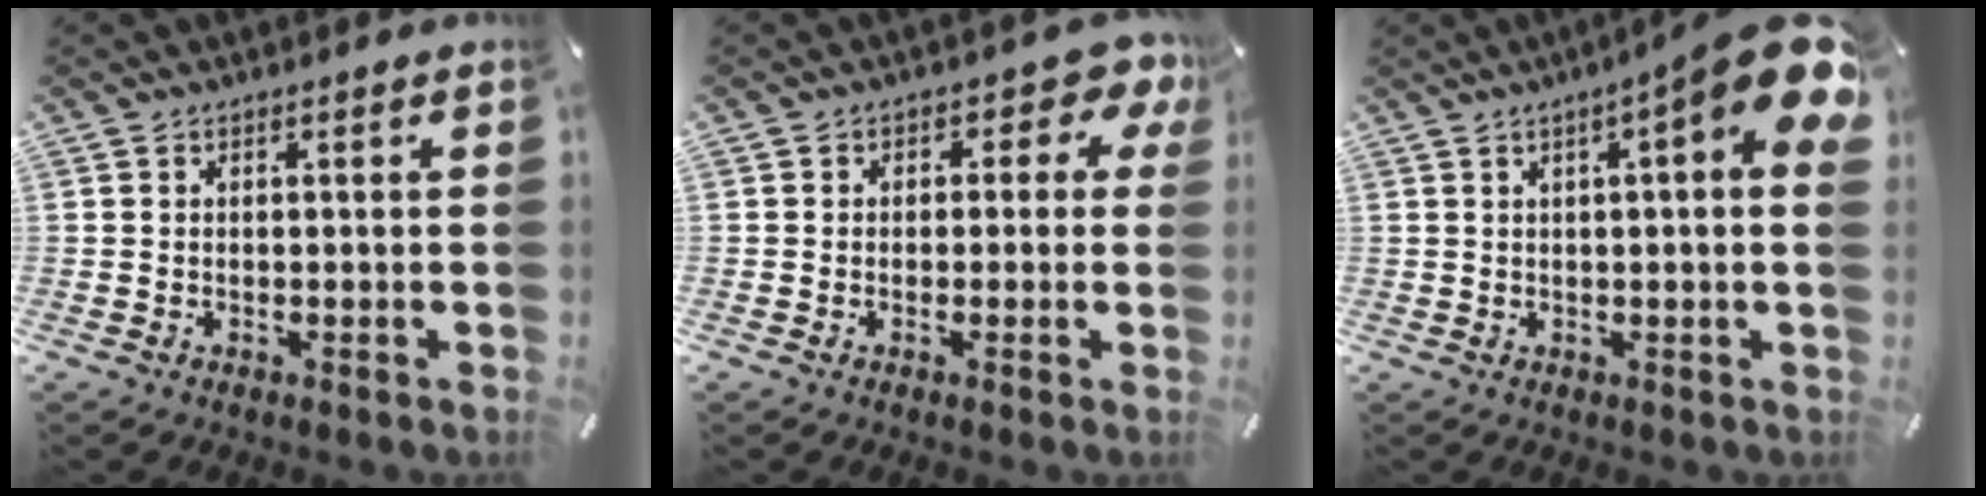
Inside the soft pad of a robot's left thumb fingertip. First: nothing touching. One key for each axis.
{"total": 5.6, "fx": 0.5, "fy": 3.9, "fz": 4.0, "tx": -0.045, "ty": -0.002, "tz": 0.002}
{"total": 11.4, "fx": 4.8, "fy": 1.4, "fz": 10.2, "tx": -0.143, "ty": -0.036, "tz": 0.076}